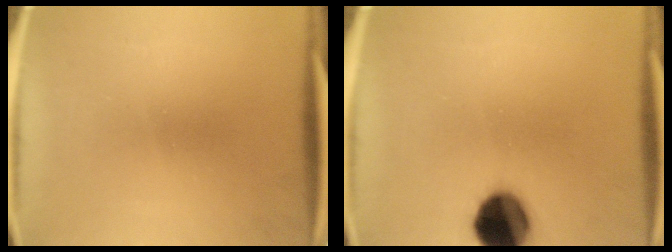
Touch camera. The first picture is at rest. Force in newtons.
{"total": 13.5}